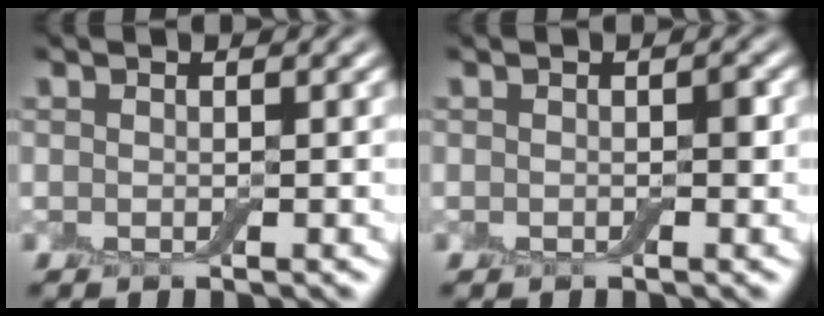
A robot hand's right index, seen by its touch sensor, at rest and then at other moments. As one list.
[{"total": 0.7, "force": [-0.2, 0.3, 0.6], "torque": [-0.006, 0.000, -0.003]}]